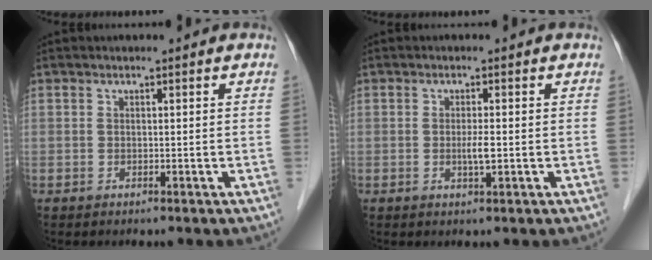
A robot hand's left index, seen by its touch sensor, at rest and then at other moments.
{"total": 2.0, "force": [-0.3, 0.2, 2.0], "torque": [-0.040, -0.002, -0.004]}